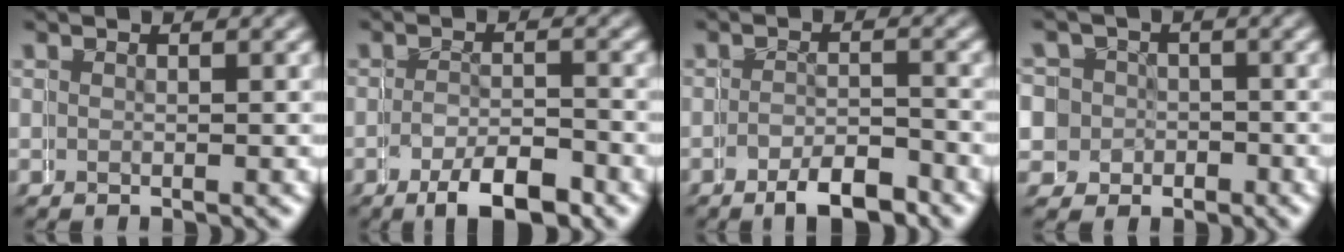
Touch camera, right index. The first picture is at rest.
{"total": 4.6, "force": [-3.1, 2.0, 2.7], "torque": [-0.032, -0.010, -0.054]}
{"total": 4.2, "force": [-3.6, 1.6, 1.4], "torque": [-0.013, -0.005, -0.067]}
{"total": 6.0, "force": [-0.6, 5.9, -0.6], "torque": [0.001, -0.026, -0.009]}